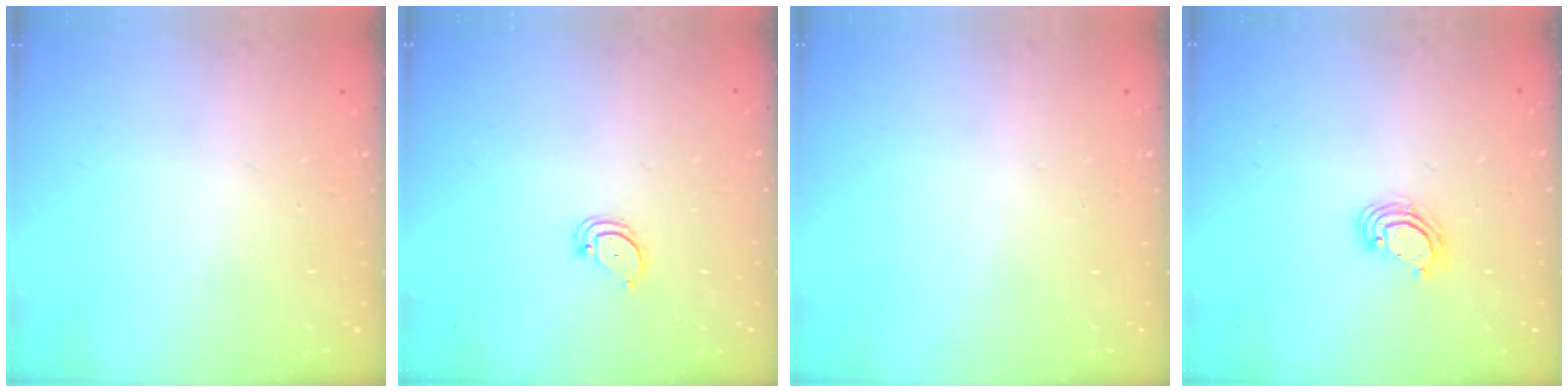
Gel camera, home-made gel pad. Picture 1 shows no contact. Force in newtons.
{"total": 3.0, "press": 3.0, "slide": 0.2}
{"total": 0.0}
{"total": 4.8, "press": 4.8, "slide": 0.3}